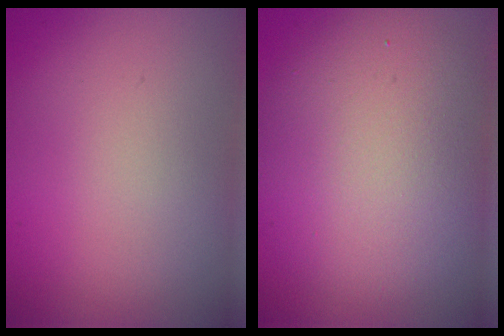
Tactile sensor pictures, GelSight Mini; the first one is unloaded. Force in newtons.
{"total": 9.0, "press": 9.0, "slide": 1.0}